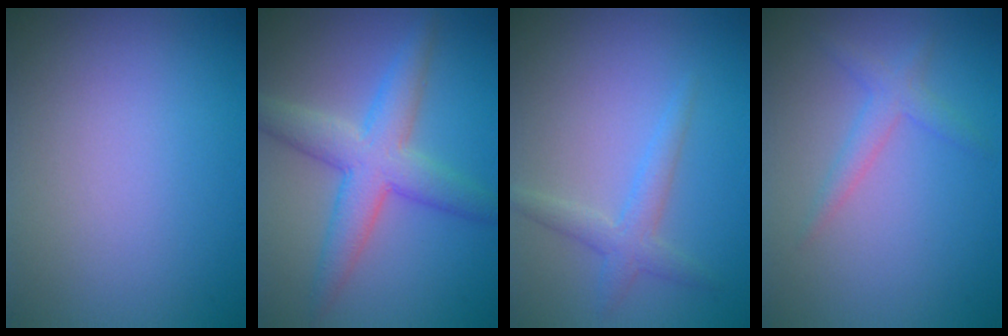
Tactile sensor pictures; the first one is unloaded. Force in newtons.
{"total": 5.5, "press": 5.5, "slide": 0.1}
{"total": 2.2, "press": 2.2, "slide": 0.1}
{"total": 1.9, "press": 1.9, "slide": 0.1}